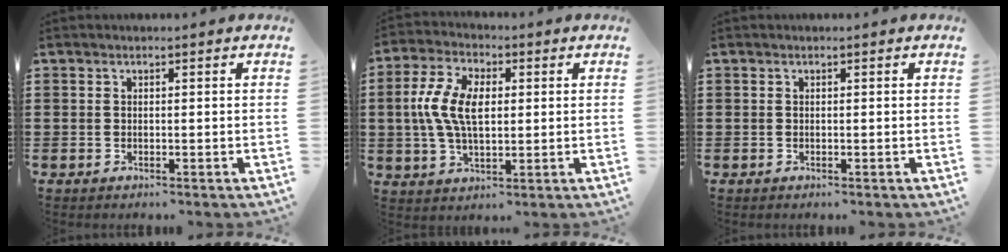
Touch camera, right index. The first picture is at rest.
{"total": 8.5, "force": [0.6, 4.7, 7.0], "torque": [-0.158, 0.010, 0.006]}
{"total": 0.0}